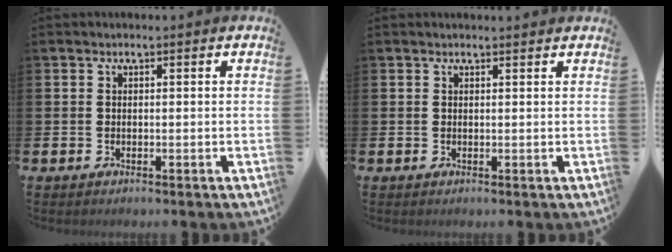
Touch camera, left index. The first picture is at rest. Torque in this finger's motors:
{"motor_torque": [0.69, -1.45, 0.01, 0.00]}